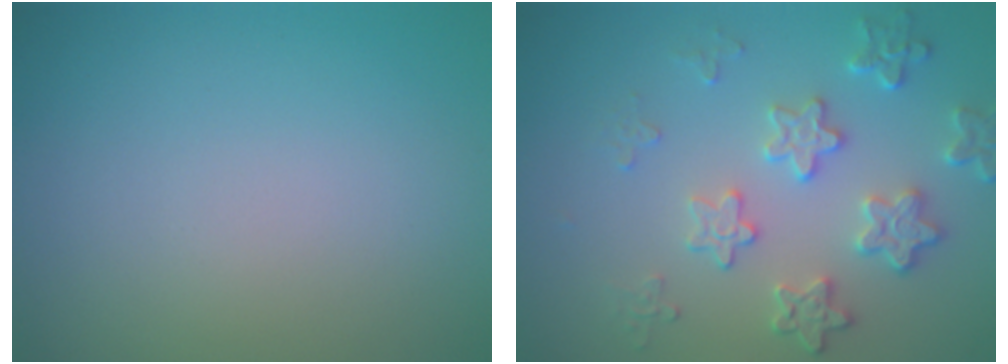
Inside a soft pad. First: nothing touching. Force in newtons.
{"total": 4.1, "press": 3.6, "slide": 2.0}